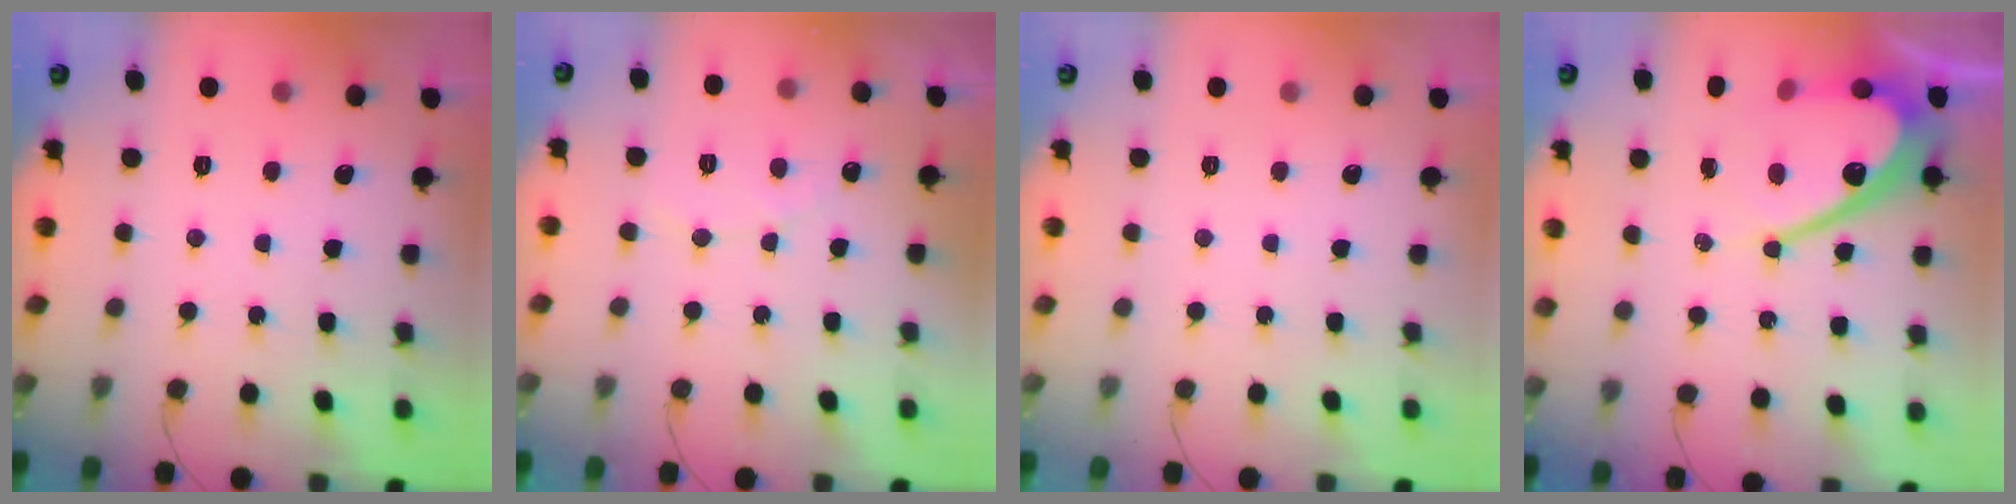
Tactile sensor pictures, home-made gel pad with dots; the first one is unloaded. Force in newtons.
{"total": 4.5, "press": 4.5, "slide": 0.3}
{"total": 0.0}
{"total": 14.0, "press": 14.0, "slide": 0.9}